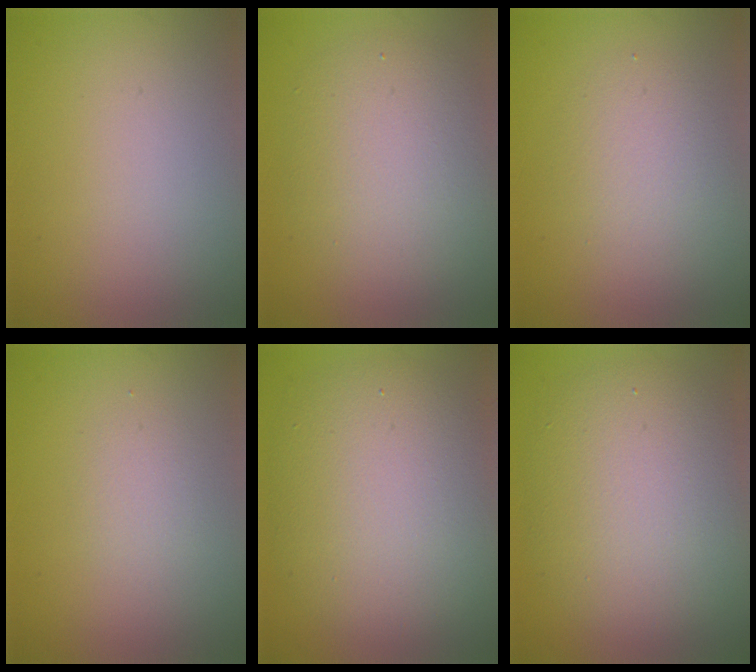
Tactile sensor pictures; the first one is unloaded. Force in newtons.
{"total": 5.3, "press": 5.3, "slide": 0.3}
{"total": 2.9, "press": 2.9, "slide": 0.2}
{"total": 1.3, "press": 1.3, "slide": 0.0}
{"total": 9.2, "press": 9.1, "slide": 0.8}
{"total": 8.1, "press": 8.1, "slide": 0.3}